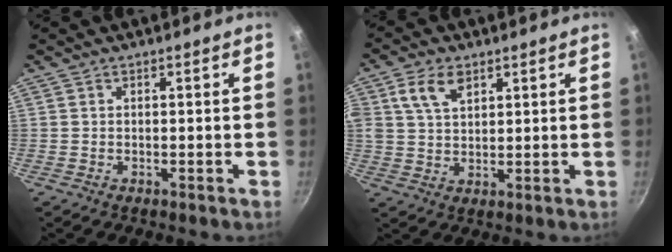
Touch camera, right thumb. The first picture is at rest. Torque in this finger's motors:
{"motor_torque": [0.61, 0.67, 1.56, 0.78, 0.27]}